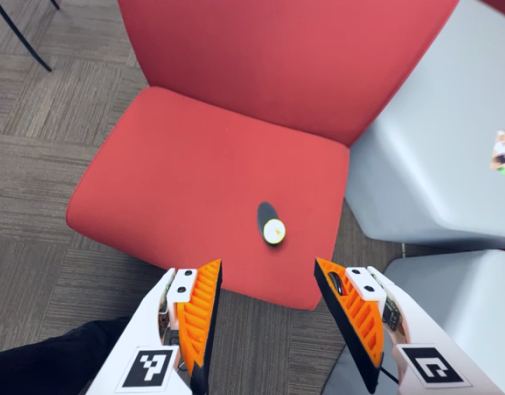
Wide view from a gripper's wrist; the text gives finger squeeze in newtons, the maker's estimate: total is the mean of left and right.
{"total": 0.0}